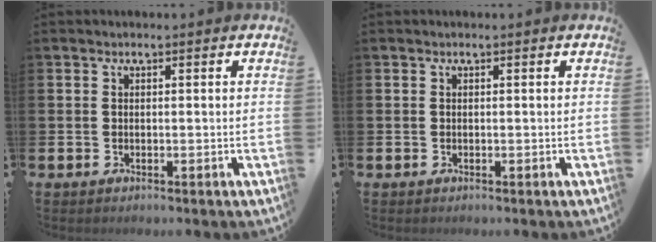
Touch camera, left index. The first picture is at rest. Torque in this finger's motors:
{"motor_torque": [0.00, 0.00, 0.00, -0.01]}